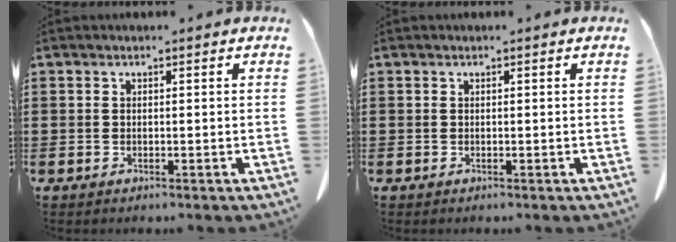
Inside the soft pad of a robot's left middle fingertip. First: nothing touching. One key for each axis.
{"total": 0.0}